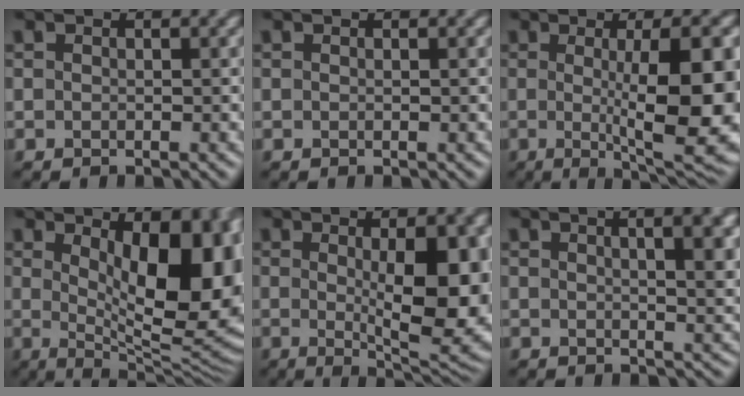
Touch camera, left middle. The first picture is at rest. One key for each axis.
{"total": 0.0}
{"total": 13.0, "fx": -0.2, "fy": 3.4, "fz": 12.5, "tx": -0.151, "ty": -0.006, "tz": -0.002}
{"total": 14.0, "fx": 2.1, "fy": 5.3, "fz": 12.8, "tx": -0.137, "ty": 0.003, "tz": 0.030}
{"total": 11.9, "fx": 0.3, "fy": 3.6, "fz": 11.4, "tx": -0.133, "ty": -0.008, "tz": 0.011}
{"total": 9.2, "fx": 3.7, "fy": 3.9, "fz": 7.5, "tx": -0.039, "ty": 0.044, "tz": 0.026}